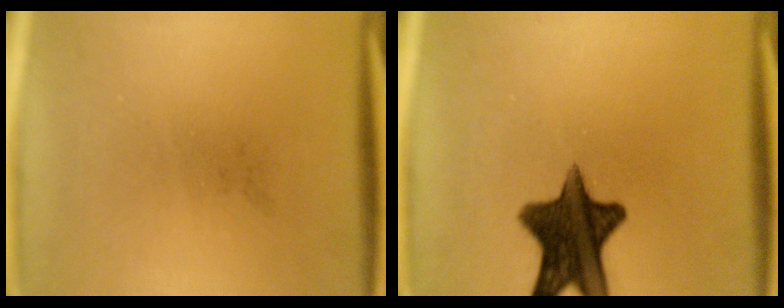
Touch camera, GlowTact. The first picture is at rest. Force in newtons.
{"total": 12.8}